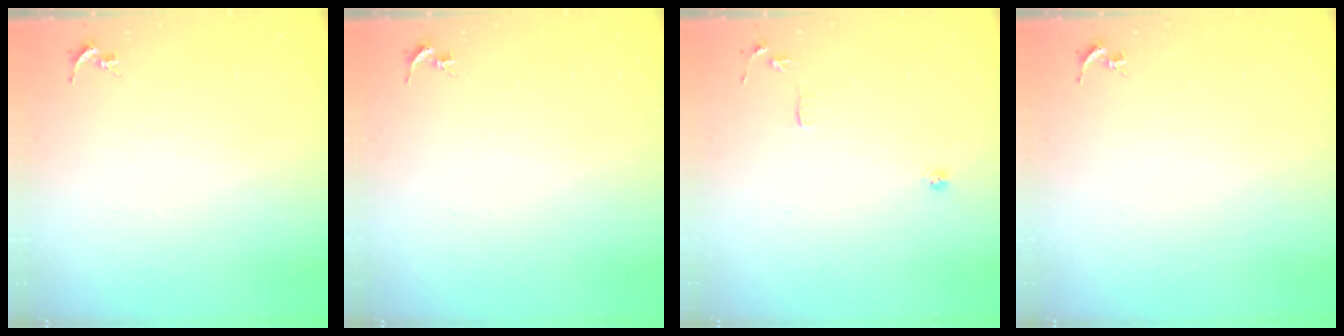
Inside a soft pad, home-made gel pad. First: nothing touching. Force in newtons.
{"total": 0.0}
{"total": 7.9, "press": 7.9, "slide": 0.8}
{"total": 0.0}